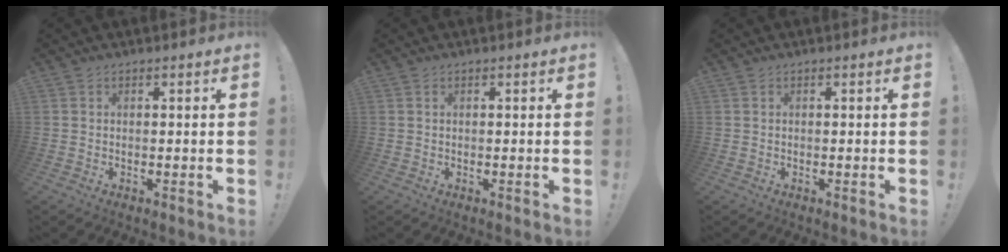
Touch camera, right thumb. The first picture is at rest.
{"total": 0.0}
{"total": 0.0}